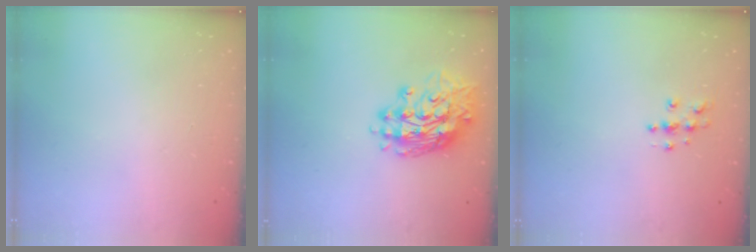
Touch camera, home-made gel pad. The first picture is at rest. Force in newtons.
{"total": 15.0, "press": 14.9, "slide": 1.4}
{"total": 5.1, "press": 5.1, "slide": 0.3}